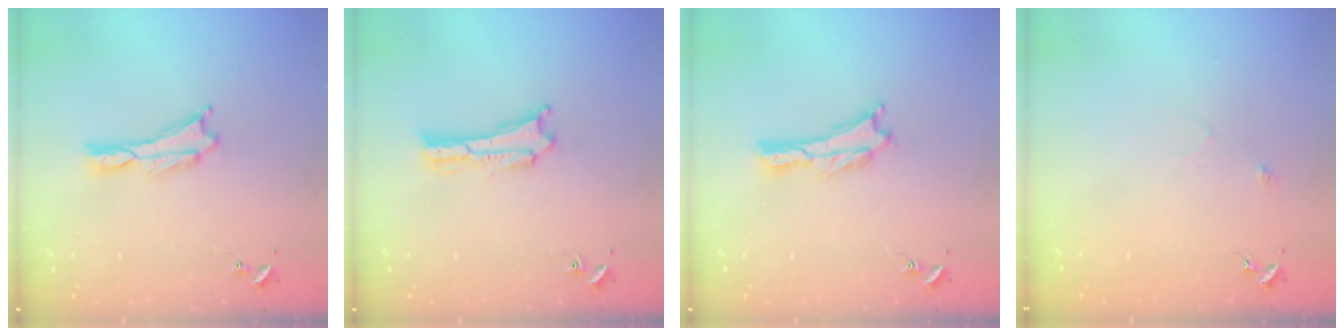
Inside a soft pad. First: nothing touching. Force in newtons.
{"total": 0.9, "press": 0.9, "slide": 0.2}
{"total": 0.6, "press": 0.6, "slide": 0.2}
{"total": 2.5, "press": 2.5, "slide": 0.2}